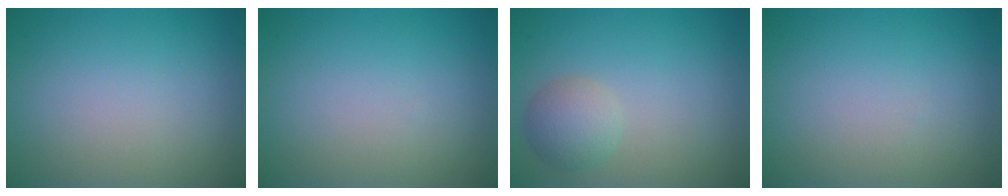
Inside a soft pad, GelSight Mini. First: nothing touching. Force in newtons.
{"total": 0.0}
{"total": 2.7, "press": 2.7, "slide": 0.1}
{"total": 0.0}